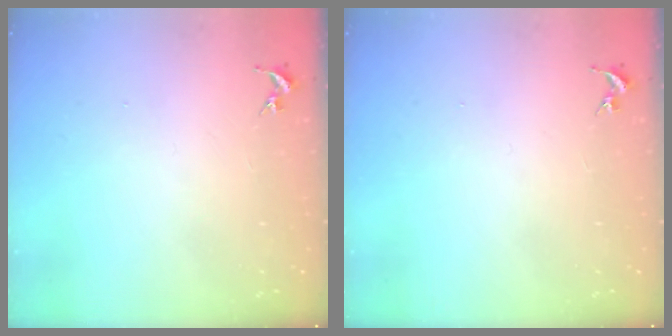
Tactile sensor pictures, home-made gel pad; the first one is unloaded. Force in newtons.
{"total": 0.0}